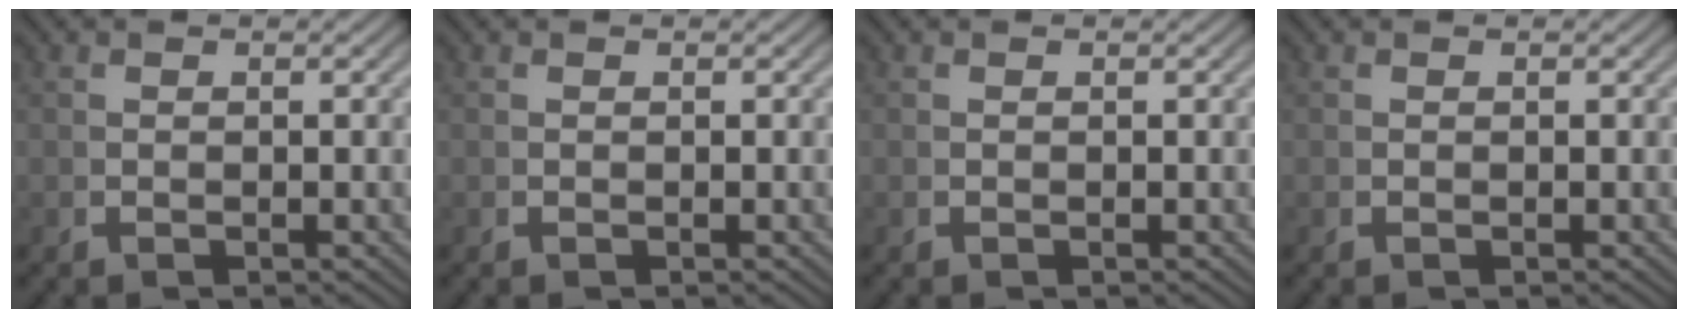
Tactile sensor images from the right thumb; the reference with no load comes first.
{"total": 0.0}
{"total": 0.0}
{"total": 0.0}